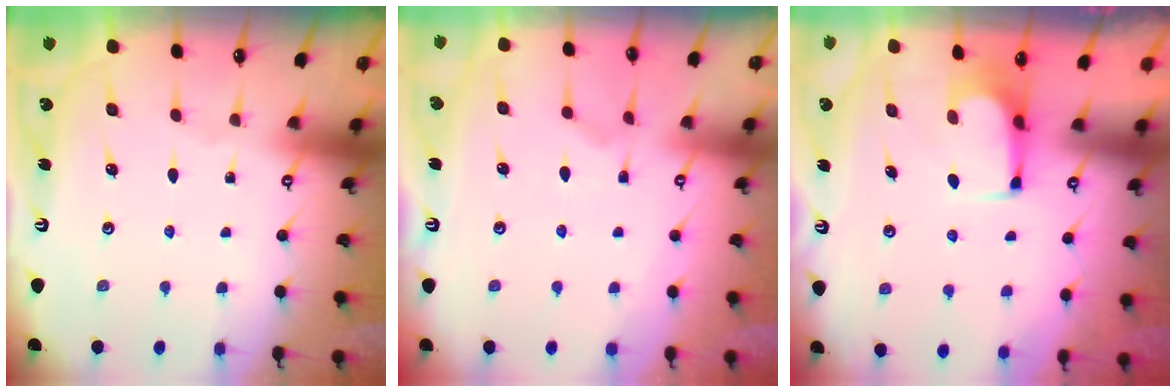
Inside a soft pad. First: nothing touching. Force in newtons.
{"total": 1.1, "press": 0.1, "slide": 1.1}
{"total": 2.2, "press": 2.2, "slide": 0.3}